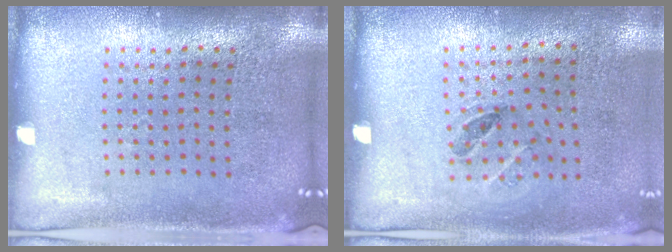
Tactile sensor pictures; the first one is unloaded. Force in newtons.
{"total": 1.2, "press": 0.8, "slide": 0.9}